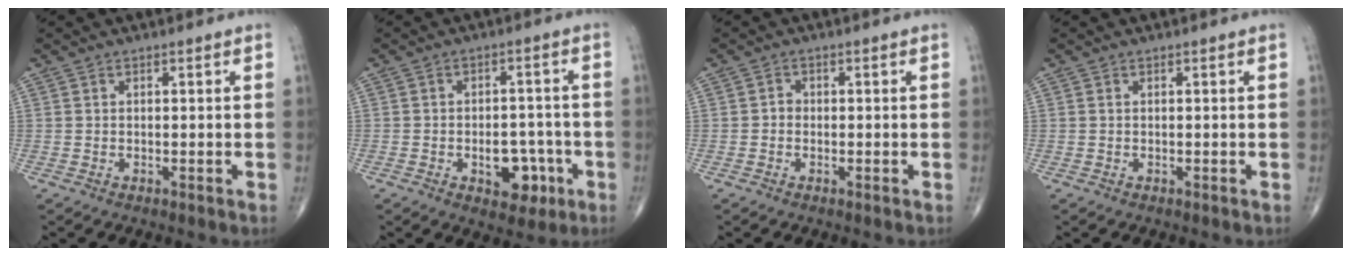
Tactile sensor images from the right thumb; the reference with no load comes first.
{"total": 8.1, "force": [-2.9, 5.0, 5.6], "torque": [-0.047, 0.024, -0.031]}
{"total": 1.2, "force": [-0.3, 1.0, 0.6], "torque": [0.001, 0.005, -0.010]}
{"total": 0.0}